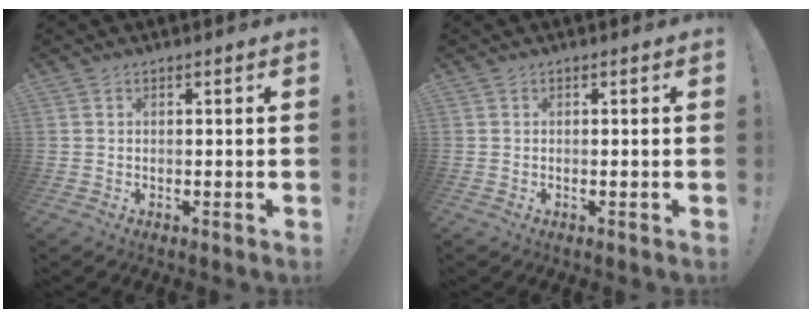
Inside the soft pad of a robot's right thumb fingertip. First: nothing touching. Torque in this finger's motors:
{"motor_torque": [0.18, -0.16, 0.06, -0.02, -0.02]}